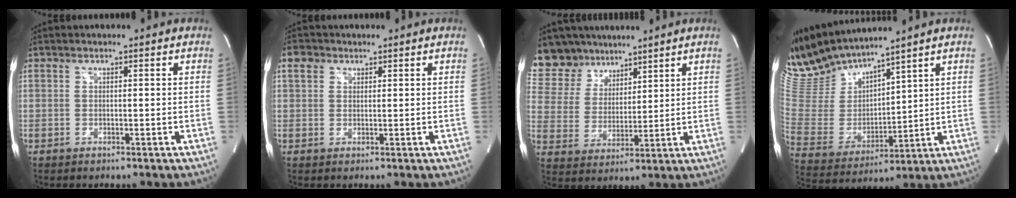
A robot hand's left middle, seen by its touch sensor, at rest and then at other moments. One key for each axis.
{"total": 2.5, "fx": 1.3, "fy": 2.0, "fz": 0.8, "tx": -0.017, "ty": 0.014, "tz": 0.023}
{"total": 11.9, "fx": 9.7, "fy": 6.8, "fz": 1.1, "tx": -0.032, "ty": 0.024, "tz": 0.194}
{"total": 13.4, "fx": 12.5, "fy": 1.0, "fz": 4.7, "tx": -0.113, "ty": -0.004, "tz": 0.266}